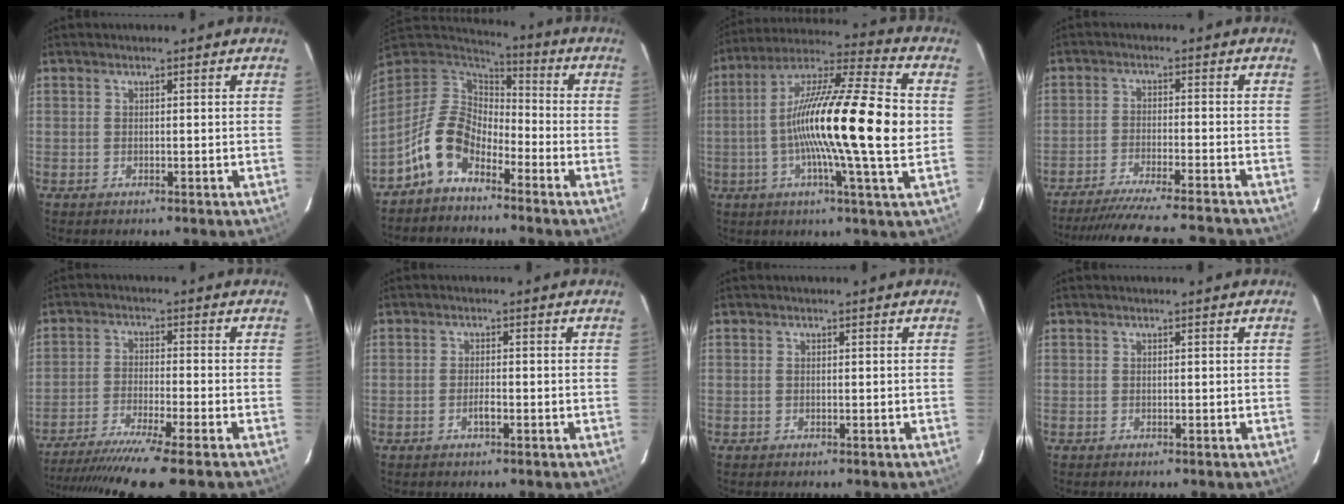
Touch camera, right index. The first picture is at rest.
{"total": 5.7, "force": [-3.2, 3.5, 3.2], "torque": [-0.073, 0.015, -0.065]}
{"total": 21.0, "force": [-0.7, 1.2, 21.0], "torque": [-0.355, 0.012, -0.030]}
{"total": 19.6, "force": [-18.0, 1.1, 7.8], "torque": [-0.151, -0.023, -0.267]}
{"total": 16.1, "force": [-13.1, -0.2, 9.4], "torque": [-0.190, -0.040, -0.218]}
{"total": 1.9, "force": [-0.9, 0.6, 1.6], "torque": [-0.033, 0.001, -0.017]}
{"total": 0.0}
{"total": 0.0}